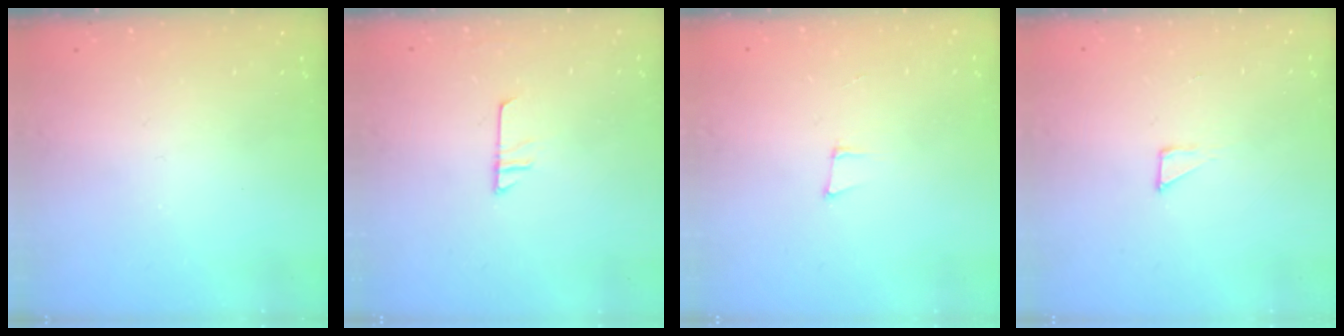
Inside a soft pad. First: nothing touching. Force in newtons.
{"total": 6.4, "press": 6.4, "slide": 0.3}
{"total": 5.0, "press": 4.1, "slide": 2.9}
{"total": 3.3, "press": 3.3, "slide": 0.3}